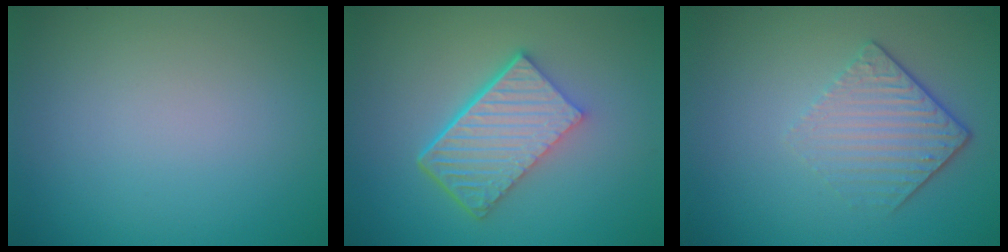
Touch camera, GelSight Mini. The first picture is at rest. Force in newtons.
{"total": 6.7, "press": 4.4, "slide": 4.9}
{"total": 4.3, "press": 2.8, "slide": 3.3}